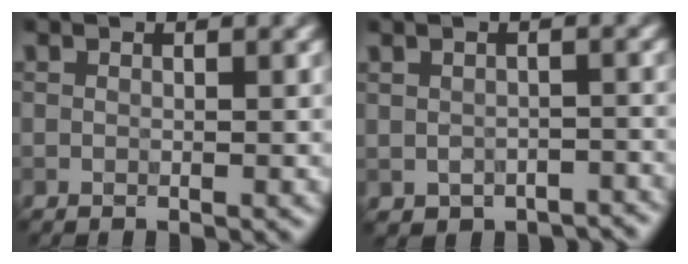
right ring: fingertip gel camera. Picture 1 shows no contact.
{"total": 2.5, "force": [-2.0, 1.4, 0.8], "torque": [-0.005, -0.012, -0.021]}